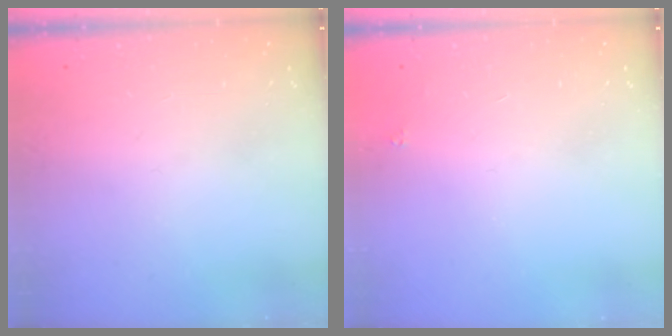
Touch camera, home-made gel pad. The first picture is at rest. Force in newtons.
{"total": 1.6, "press": 1.5, "slide": 0.2}